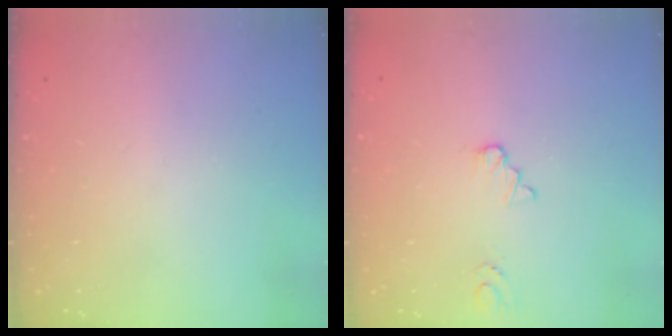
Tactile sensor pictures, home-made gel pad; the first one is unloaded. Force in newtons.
{"total": 1.3, "press": 1.3, "slide": 0.2}